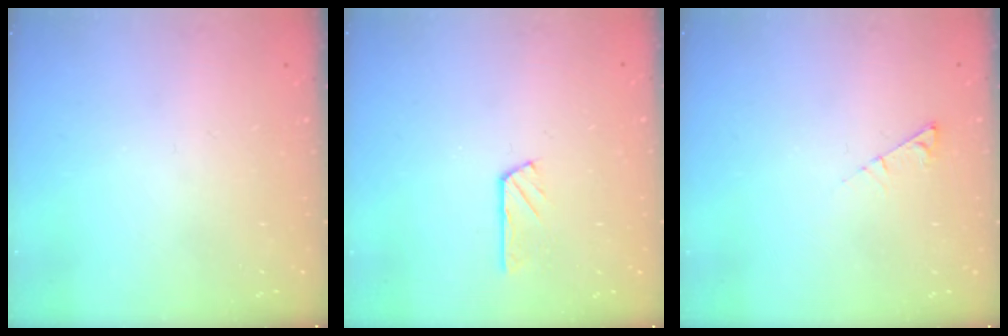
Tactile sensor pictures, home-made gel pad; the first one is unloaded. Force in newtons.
{"total": 2.9, "press": 2.9, "slide": 0.5}
{"total": 3.1, "press": 3.0, "slide": 0.4}